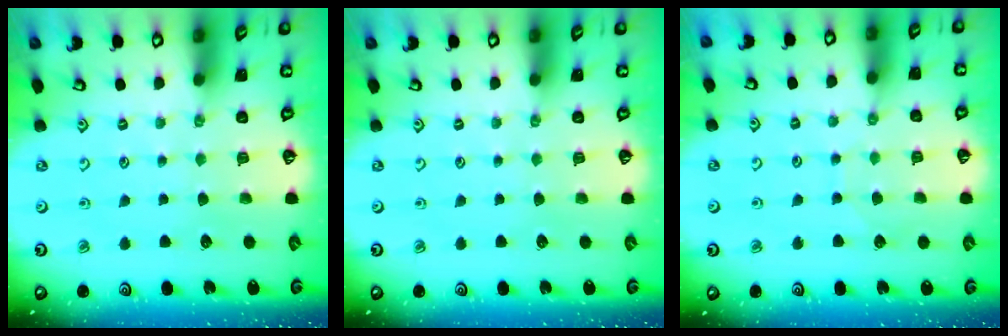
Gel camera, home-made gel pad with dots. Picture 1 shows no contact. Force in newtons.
{"total": 0.0}
{"total": 3.8, "press": 3.7, "slide": 0.4}